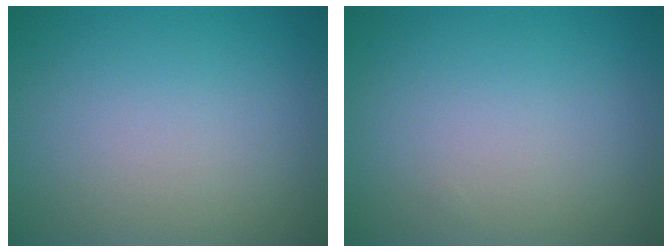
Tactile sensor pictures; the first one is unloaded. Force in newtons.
{"total": 0.0}